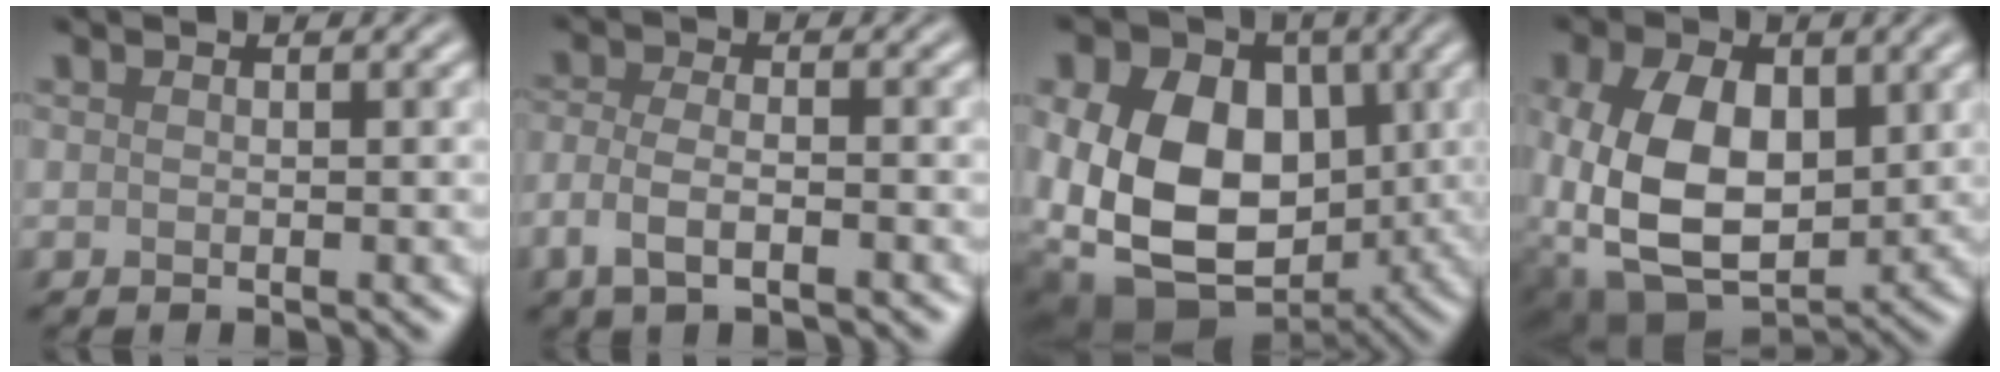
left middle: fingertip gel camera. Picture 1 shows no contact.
{"total": 3.3, "force": [-1.7, 1.2, 2.5], "torque": [-0.058, -0.001, -0.039]}
{"total": 18.1, "force": [0.3, 14.0, 11.5], "torque": [-0.219, -0.003, -0.015]}
{"total": 11.1, "force": [0.4, 7.5, 8.3], "torque": [-0.184, -0.011, 0.010]}